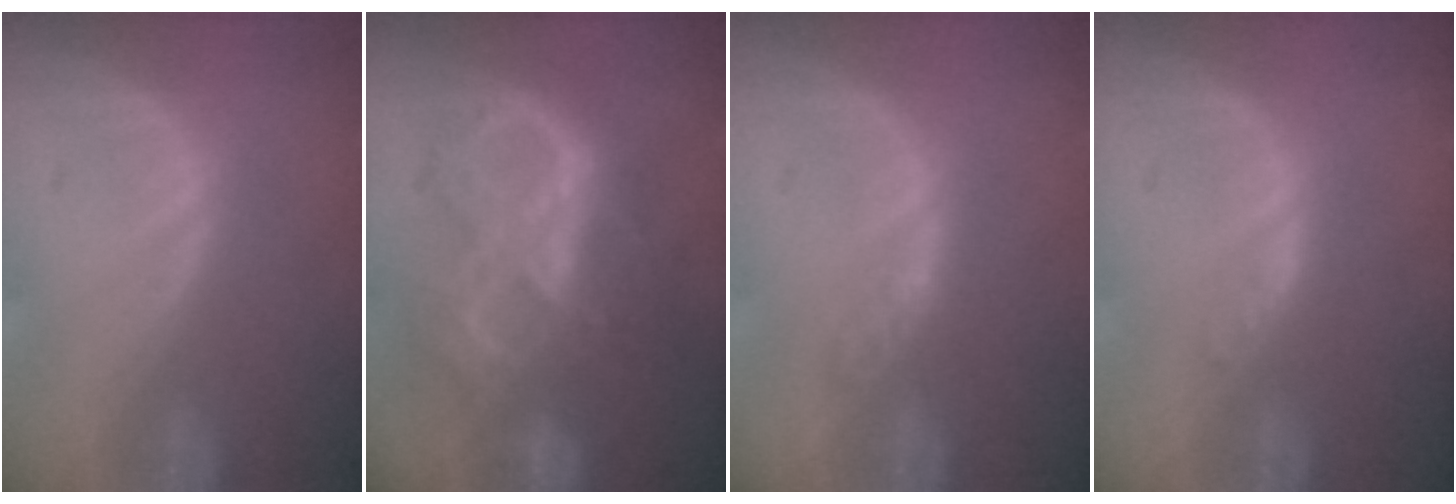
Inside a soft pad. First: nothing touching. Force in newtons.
{"total": 10.3, "press": 10.2, "slide": 1.3}
{"total": 2.6, "press": 2.3, "slide": 1.3}
{"total": 1.2, "press": 1.2, "slide": 0.1}